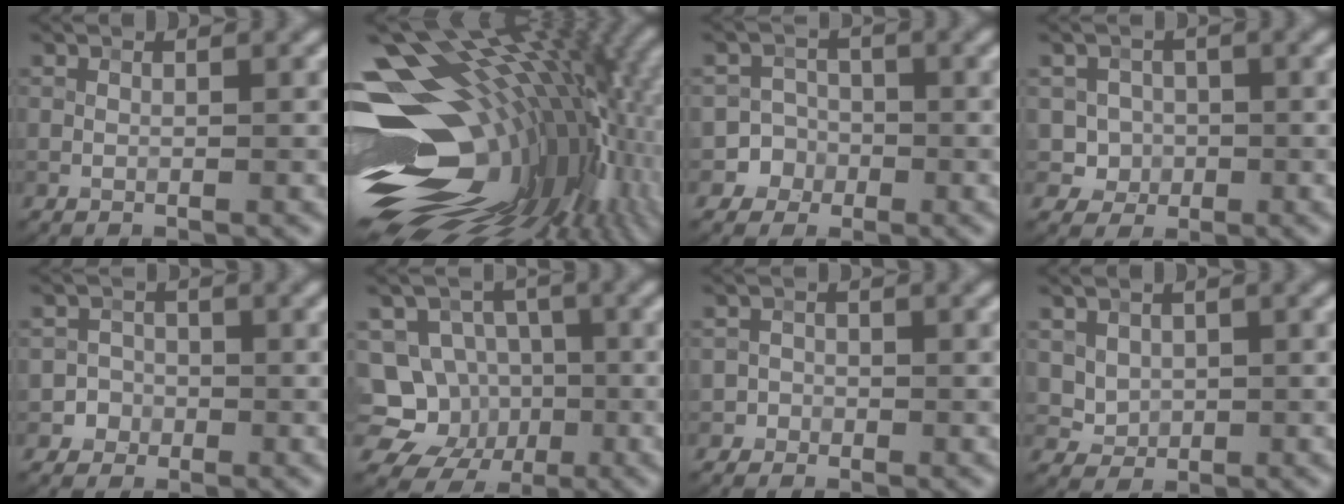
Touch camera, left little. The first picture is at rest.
{"total": 20.0, "force": [0.7, 12.2, 15.9], "torque": [-0.272, -0.003, 0.006]}
{"total": 3.8, "force": [-1.8, 3.3, 0.0], "torque": [0.039, 0.004, -0.047]}
{"total": 3.4, "force": [0.4, 3.2, 1.0], "torque": [-0.012, -0.002, 0.005]}
{"total": 2.1, "force": [-1.0, 1.8, -0.1], "torque": [0.029, 0.006, -0.027]}
{"total": 9.9, "force": [-3.0, 8.8, 3.3], "torque": [-0.051, 0.012, -0.074]}
{"total": 1.1, "force": [-0.7, 0.8, -0.3], "torque": [0.023, 0.002, -0.013]}
{"total": 2.2, "force": [0.7, 1.9, 1.0], "torque": [-0.027, -0.011, 0.030]}